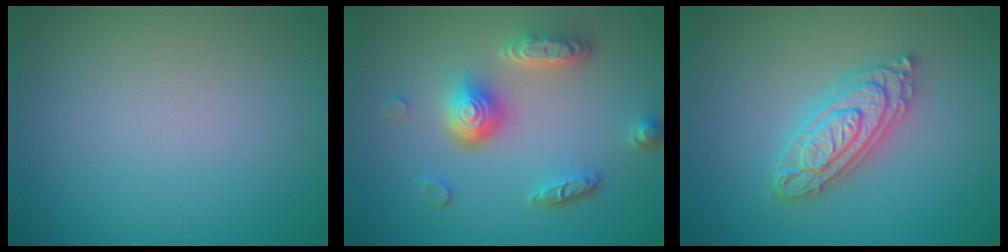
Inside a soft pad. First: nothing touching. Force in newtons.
{"total": 4.9, "press": 3.7, "slide": 3.3}
{"total": 4.3, "press": 4.3, "slide": 0.6}